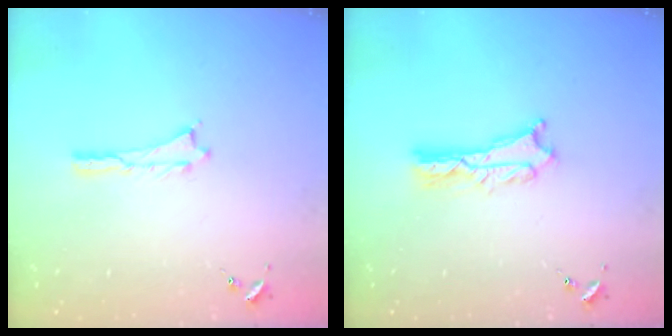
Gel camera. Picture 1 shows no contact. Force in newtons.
{"total": 2.4, "press": 2.4, "slide": 0.2}